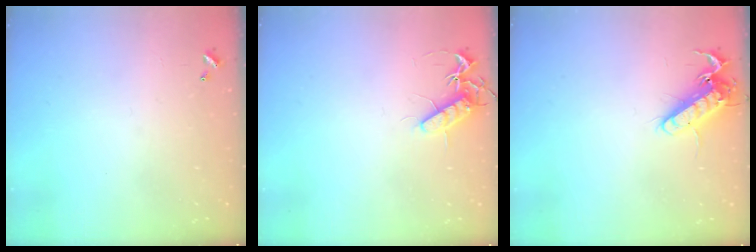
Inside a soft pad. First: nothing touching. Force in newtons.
{"total": 10.8, "press": 10.8, "slide": 0.4}
{"total": 13.5, "press": 13.3, "slide": 1.9}